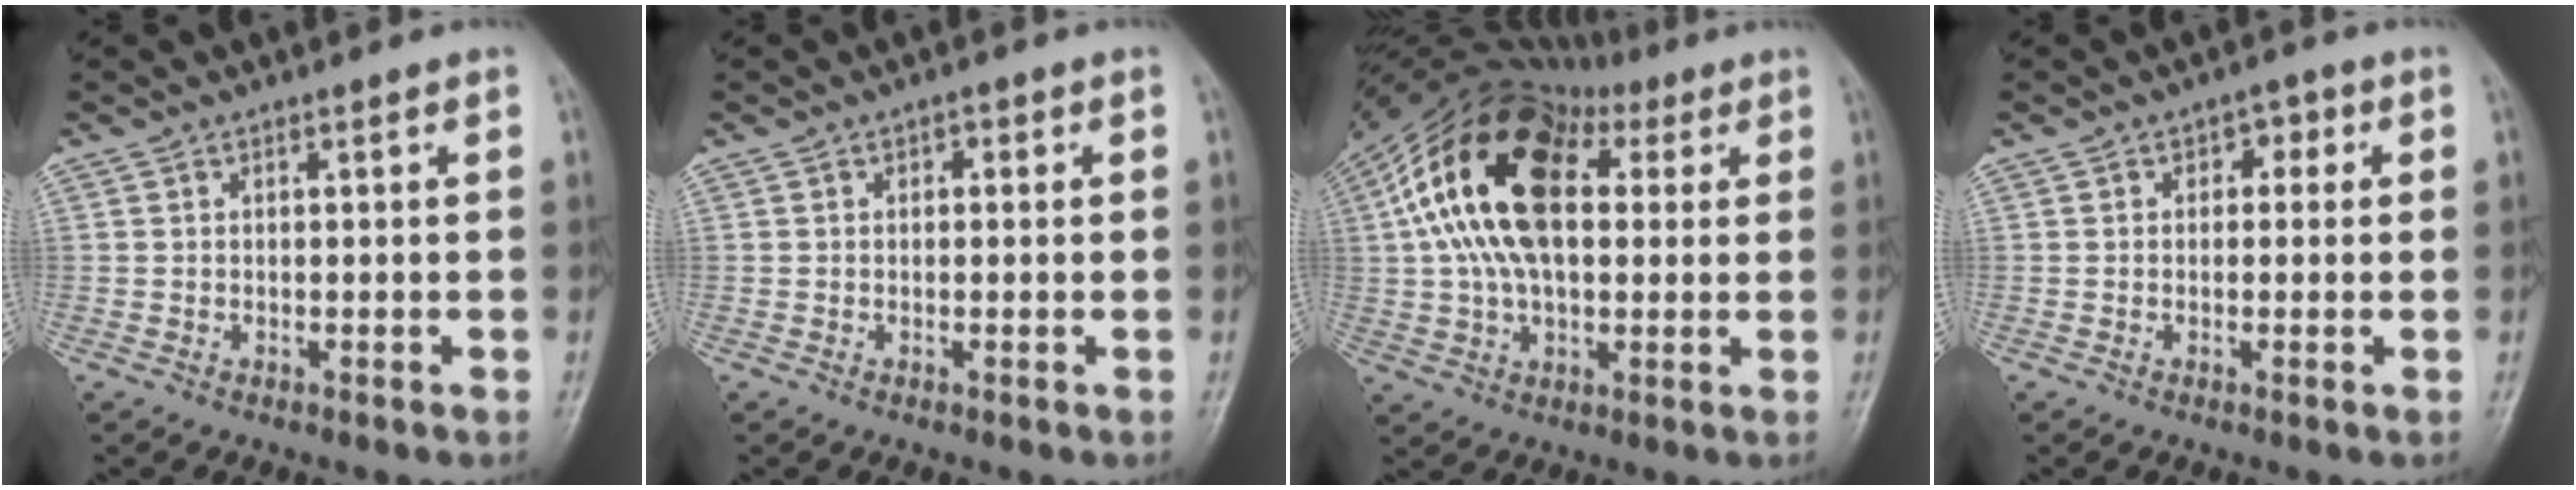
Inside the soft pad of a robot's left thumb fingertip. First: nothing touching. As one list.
[{"total": 1.2, "force": [0.3, 0.9, 0.8], "torque": [-0.001, 0.004, 0.000]}, {"total": 21.5, "force": [4.7, 12.9, 16.6], "torque": [-0.301, 0.032, 0.072]}, {"total": 3.0, "force": [0.7, 2.1, 2.0], "torque": [-0.001, 0.006, 0.000]}]